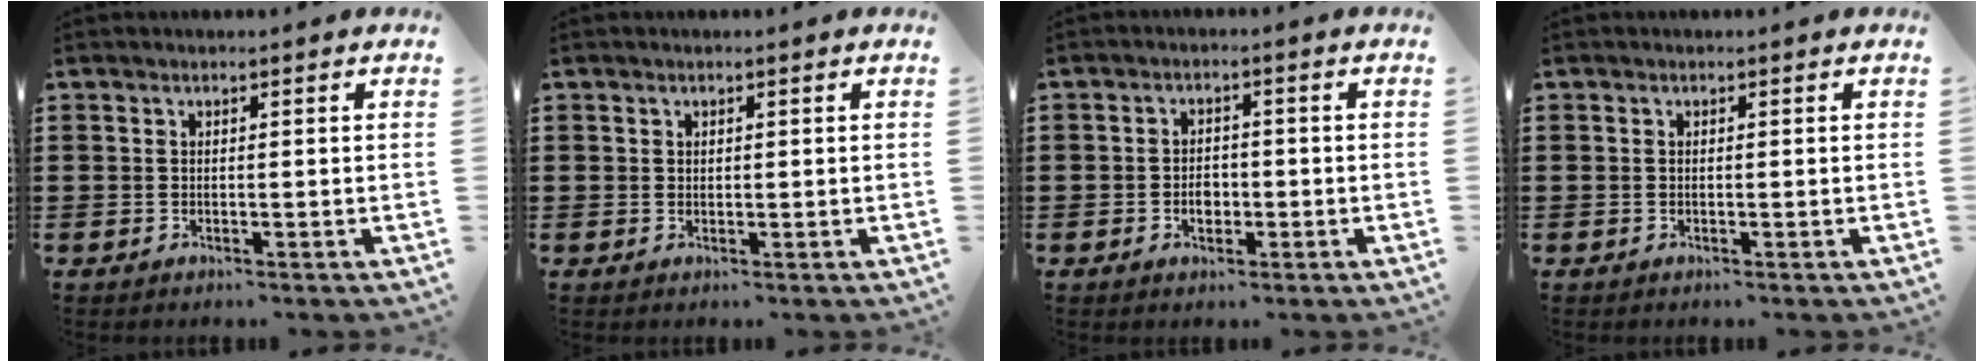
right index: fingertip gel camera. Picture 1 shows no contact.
{"total": 0.7, "force": [0.4, 0.6, 0.1], "torque": [-0.004, 0.003, 0.007]}
{"total": 2.7, "force": [-0.8, 1.8, 1.9], "torque": [-0.029, -0.001, -0.018]}
{"total": 0.0}